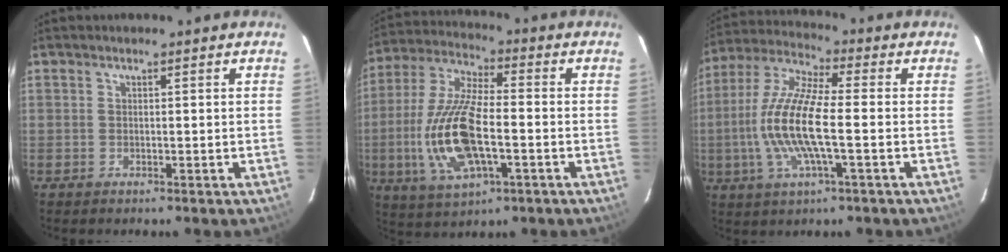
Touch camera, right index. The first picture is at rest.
{"total": 17.0, "force": [-3.8, 6.4, 15.3], "torque": [-0.326, -0.006, -0.070]}
{"total": 14.7, "force": [-2.2, 3.0, 14.2], "torque": [-0.291, 0.001, -0.048]}